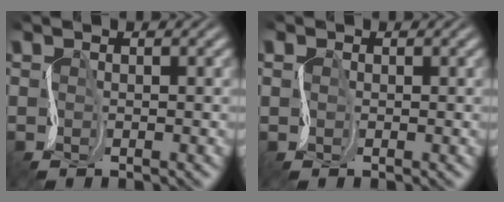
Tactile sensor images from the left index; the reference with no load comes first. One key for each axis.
{"total": 1.0, "fx": 0.4, "fy": 0.8, "fz": -0.1, "tx": 0.004, "ty": 0.003, "tz": 0.006}